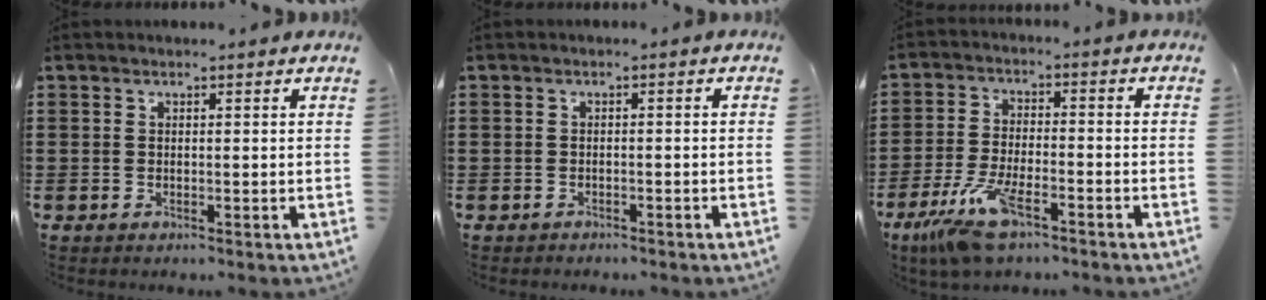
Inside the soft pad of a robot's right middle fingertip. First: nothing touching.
{"total": 0.8, "force": [-0.8, 0.3, -0.1], "torque": [-0.001, 0.003, -0.018]}
{"total": 9.2, "force": [-6.0, 2.7, 6.4], "torque": [-0.150, -0.013, -0.115]}